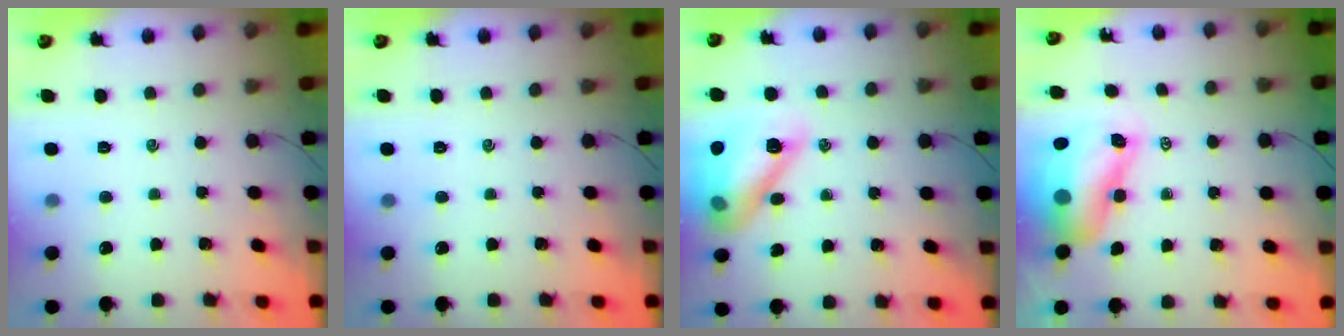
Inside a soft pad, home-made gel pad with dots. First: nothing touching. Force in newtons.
{"total": 0.0}
{"total": 15.1, "press": 14.9, "slide": 2.1}
{"total": 10.7, "press": 10.0, "slide": 3.7}